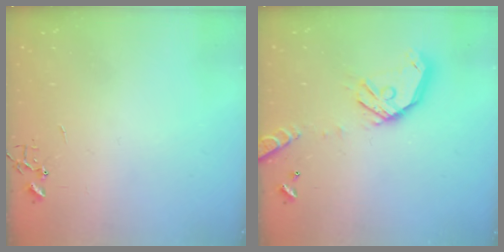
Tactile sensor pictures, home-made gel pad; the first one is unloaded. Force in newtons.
{"total": 16.2, "press": 16.0, "slide": 2.7}